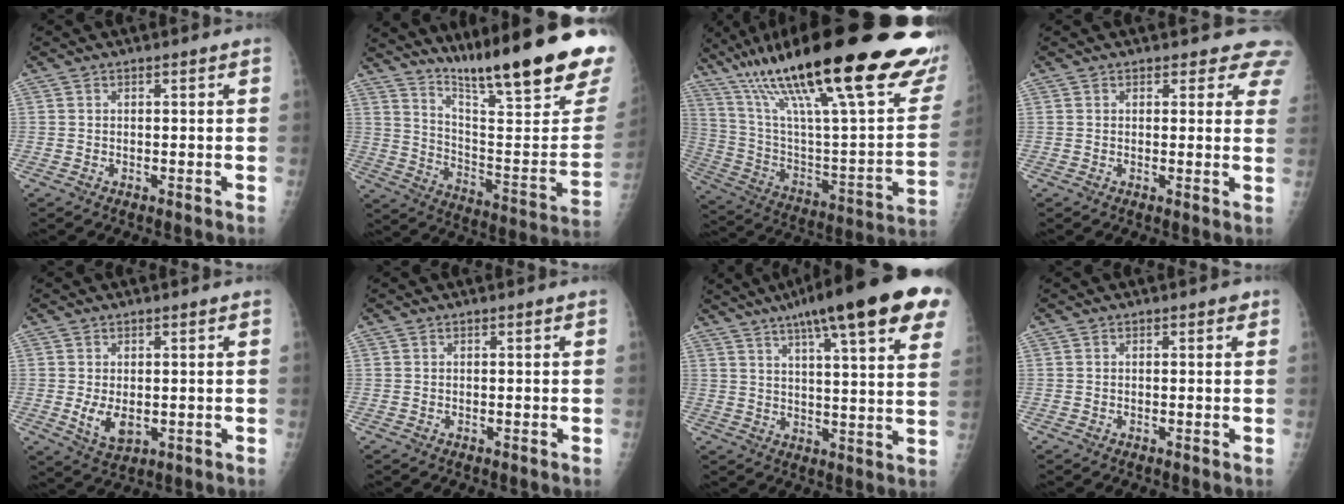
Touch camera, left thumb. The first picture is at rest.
{"total": 27.7, "force": [20.4, 2.9, 18.5], "torque": [-0.263, -0.131, 0.307]}
{"total": 41.0, "force": [25.6, 8.1, 31.0], "torque": [-0.402, -0.039, 0.405]}
{"total": 6.0, "force": [5.4, 2.5, 0.7], "torque": [0.041, -0.021, 0.035]}
{"total": 4.9, "force": [-0.2, 2.9, 3.9], "torque": [-0.063, -0.013, 0.009]}
{"total": 0.0}
{"total": 25.1, "force": [15.2, 4.4, 19.5], "torque": [-0.276, -0.014, 0.201]}
{"total": 0.7, "force": [0.4, 0.4, 0.4], "torque": [0.001, 0.000, 0.000]}